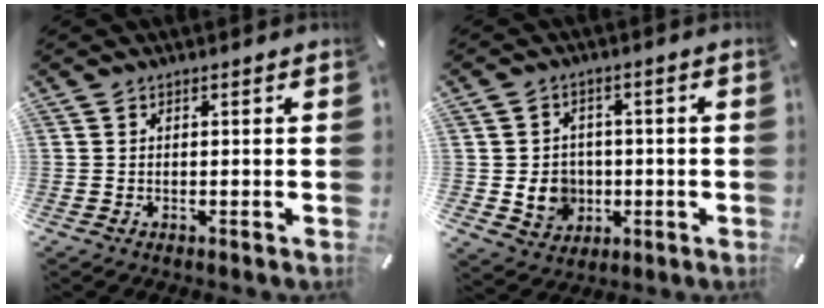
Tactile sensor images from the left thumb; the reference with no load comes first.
{"total": 7.9, "force": [-1.2, 7.4, 2.7], "torque": [-0.053, 0.007, -0.019]}